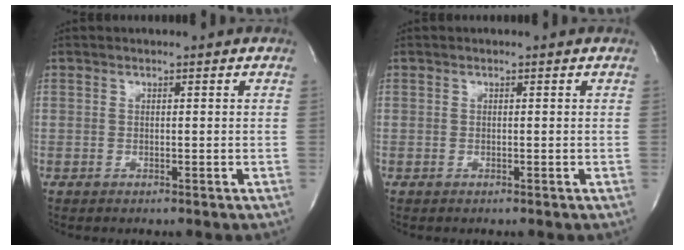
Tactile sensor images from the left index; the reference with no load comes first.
{"total": 0.0}